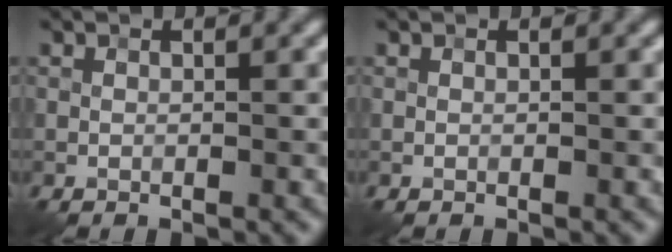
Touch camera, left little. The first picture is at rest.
{"total": 0.0}